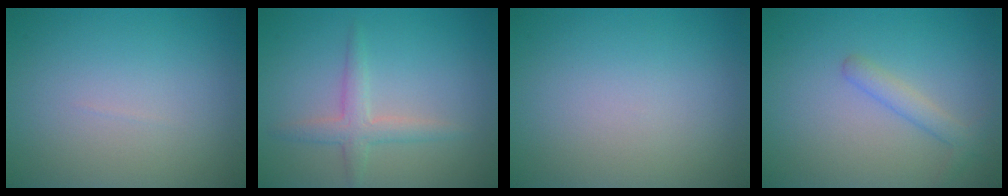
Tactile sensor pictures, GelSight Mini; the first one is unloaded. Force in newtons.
{"total": 2.3, "press": 2.3, "slide": 0.0}
{"total": 0.0}
{"total": 1.9, "press": 1.9, "slide": 0.0}